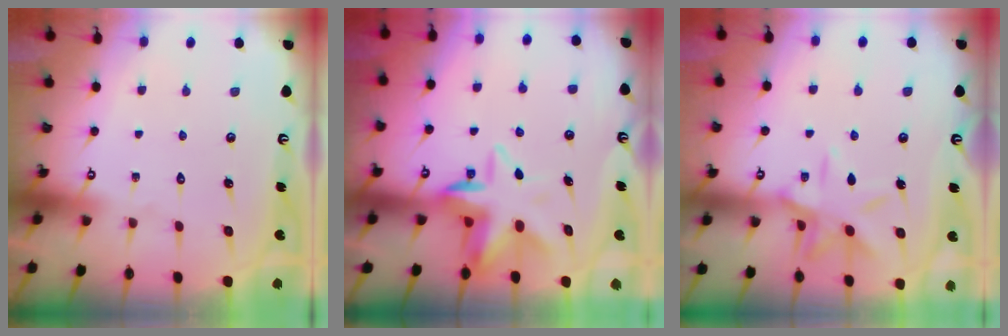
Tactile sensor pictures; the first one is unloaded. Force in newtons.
{"total": 8.3, "press": 8.1, "slide": 1.5}
{"total": 12.0, "press": 11.9, "slide": 0.8}